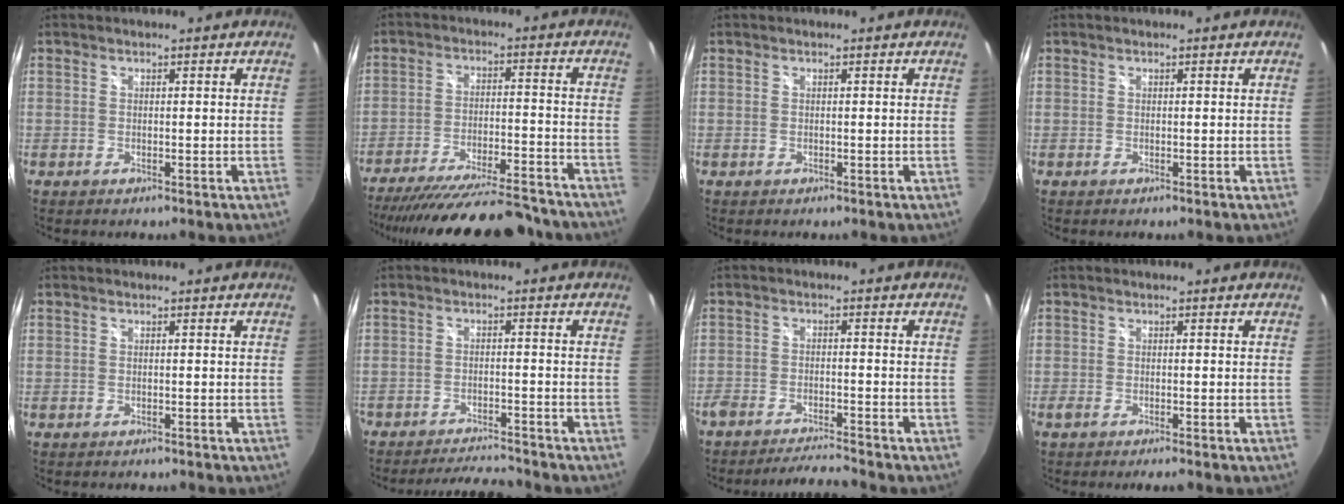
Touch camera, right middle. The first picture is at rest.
{"total": 25.8, "force": [-23.0, 4.4, 11.0], "torque": [-0.202, -0.038, -0.322]}
{"total": 0.0}
{"total": 0.0}
{"total": 0.7, "force": [-0.6, 0.3, 0.2], "torque": [-0.006, -0.002, -0.010]}
{"total": 7.9, "force": [-7.6, 0.9, 2.2], "torque": [-0.060, 0.008, -0.116]}
{"total": 6.7, "force": [-6.4, -0.2, 2.0], "torque": [-0.054, -0.003, -0.111]}
{"total": 2.5, "force": [-2.0, 0.2, 1.4], "torque": [-0.031, -0.011, -0.037]}